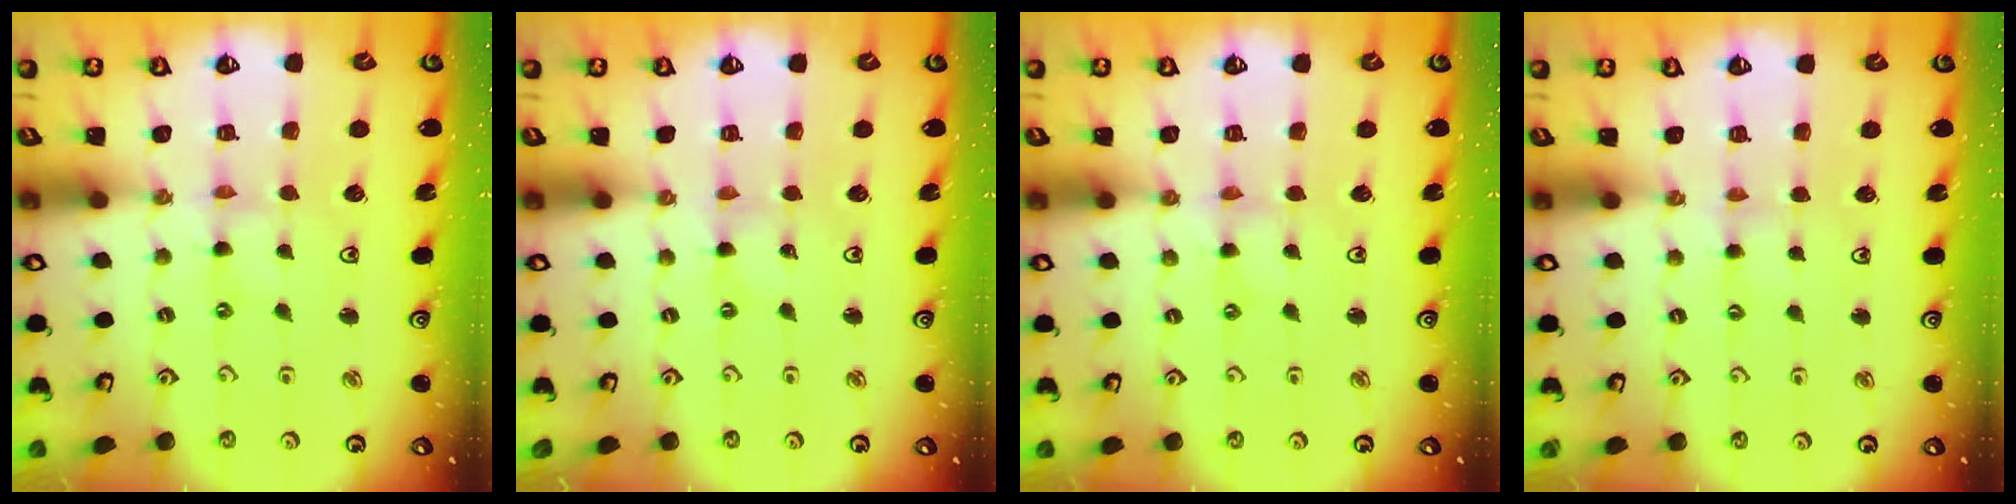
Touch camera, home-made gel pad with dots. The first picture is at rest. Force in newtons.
{"total": 0.0}
{"total": 0.6, "press": 0.6, "slide": 0.2}
{"total": 1.8, "press": 1.7, "slide": 0.3}